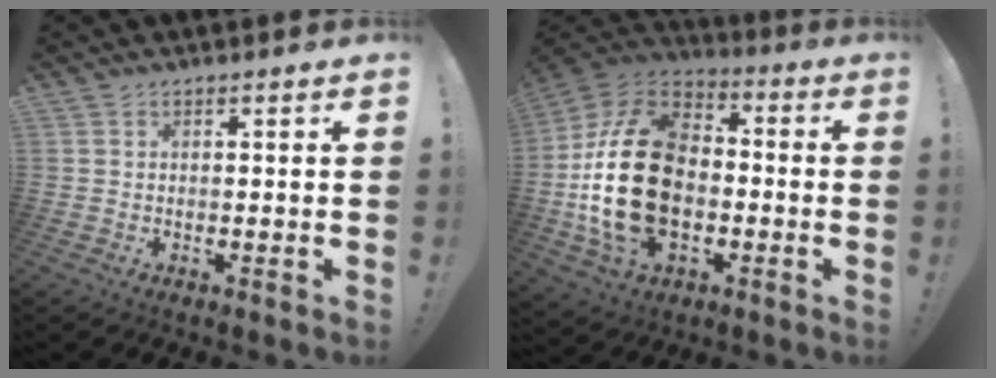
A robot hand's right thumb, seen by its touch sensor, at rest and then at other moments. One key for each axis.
{"total": 26.6, "fx": -2.3, "fy": 17.7, "fz": 19.8, "tx": -0.380, "ty": 0.031, "tz": -0.025}